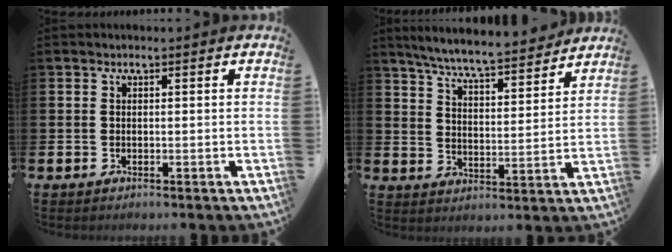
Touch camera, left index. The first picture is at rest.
{"total": 7.1, "force": [6.8, 0.4, 1.9], "torque": [-0.058, -0.051, 0.116]}